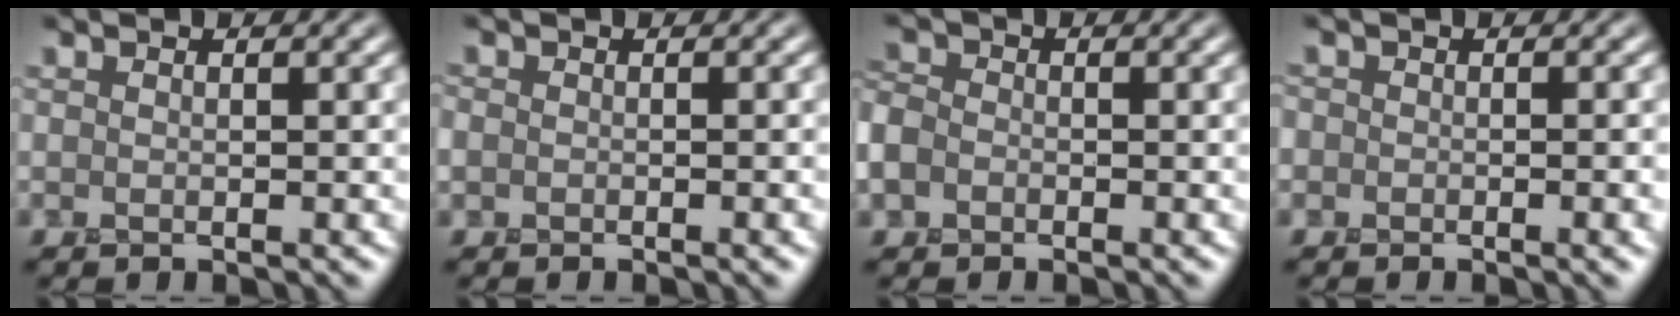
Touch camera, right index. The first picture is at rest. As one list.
[{"total": 1.9, "force": [-0.6, 1.6, 0.9], "torque": [0.012, 0.003, -0.011]}, {"total": 2.9, "force": [-0.8, 2.5, 1.1], "torque": [-0.022, 0.006, -0.022]}, {"total": 2.6, "force": [-0.8, 1.9, 1.6], "torque": [0.013, 0.002, -0.015]}]